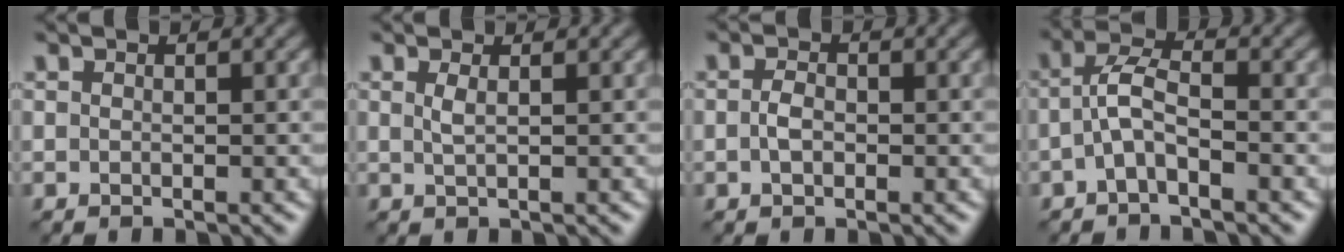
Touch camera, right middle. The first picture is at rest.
{"total": 1.0, "force": [0.3, 0.2, 0.9], "torque": [-0.019, 0.001, 0.006]}
{"total": 1.5, "force": [-0.3, 0.9, 1.1], "torque": [-0.023, 0.002, -0.007]}
{"total": 2.8, "force": [-1.0, 1.0, 2.5], "torque": [-0.053, 0.011, -0.026]}